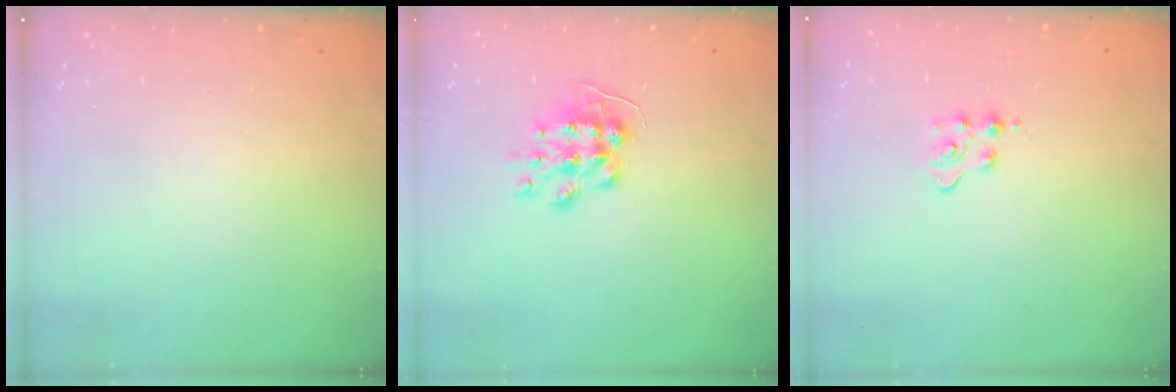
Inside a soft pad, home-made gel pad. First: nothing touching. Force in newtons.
{"total": 9.4, "press": 9.3, "slide": 1.3}
{"total": 3.0, "press": 3.0, "slide": 0.3}